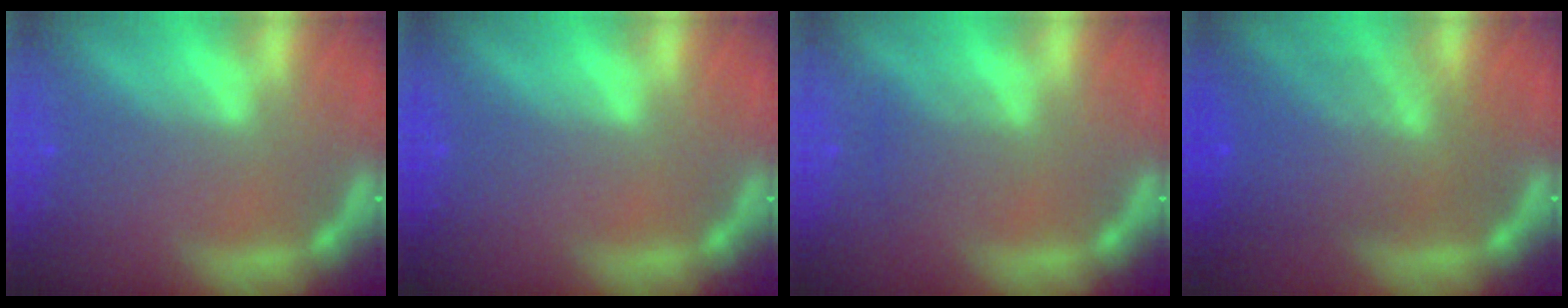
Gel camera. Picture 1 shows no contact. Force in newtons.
{"total": 0.0}
{"total": 2.0}
{"total": 8.0}